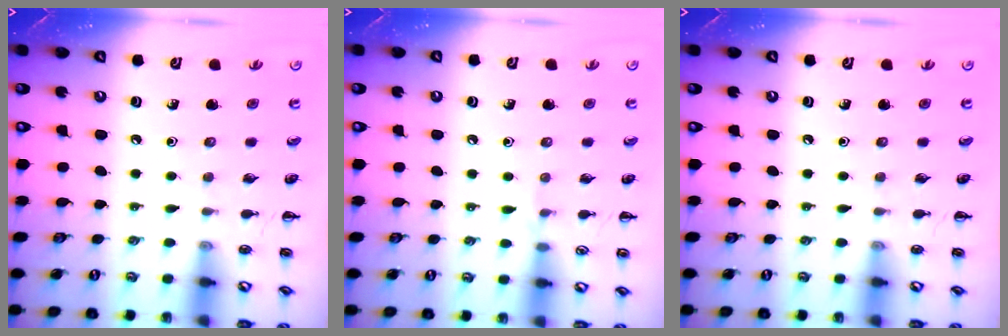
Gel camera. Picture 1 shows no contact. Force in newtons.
{"total": 3.8, "press": 3.5, "slide": 1.4}
{"total": 0.0}